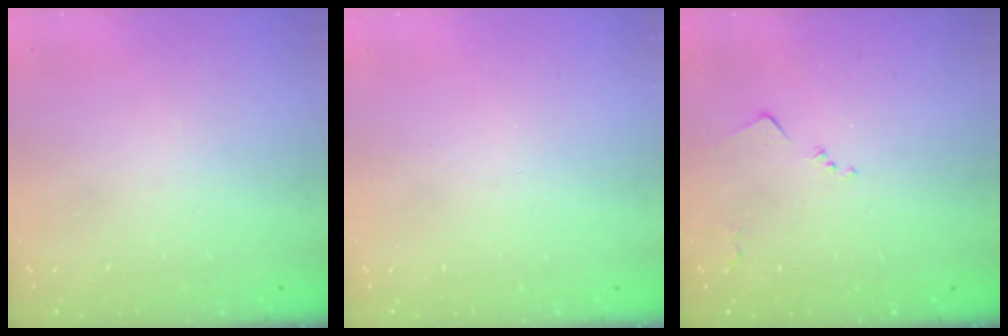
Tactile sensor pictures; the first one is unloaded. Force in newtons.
{"total": 0.0}
{"total": 6.7, "press": 6.7, "slide": 0.9}